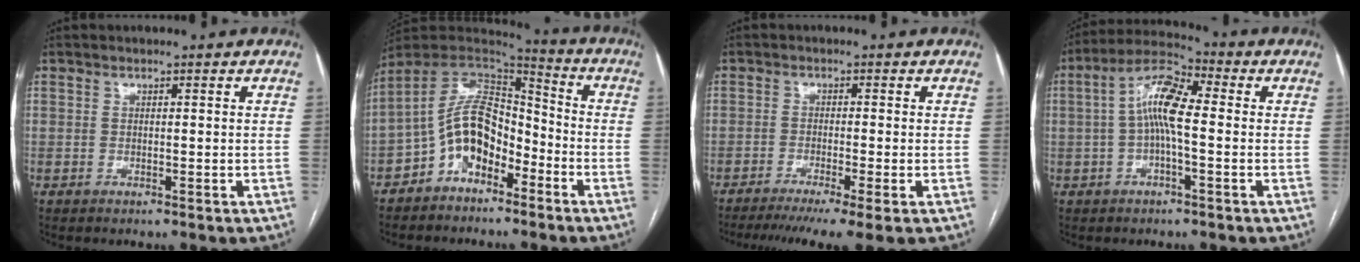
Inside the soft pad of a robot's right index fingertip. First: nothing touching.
{"total": 11.4, "force": [-5.5, 6.5, 7.5], "torque": [-0.145, 0.030, -0.099]}
{"total": 8.8, "force": [-6.3, -0.1, 6.0], "torque": [-0.090, -0.017, -0.099]}
{"total": 8.9, "force": [0.1, 2.4, 8.5], "torque": [-0.171, 0.028, -0.004]}